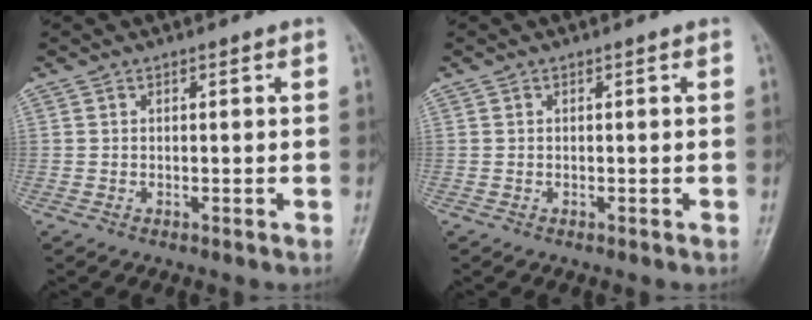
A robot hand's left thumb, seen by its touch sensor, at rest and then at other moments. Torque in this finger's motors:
{"motor_torque": [-0.03, 0.03, -0.02, -0.02, 0.00]}